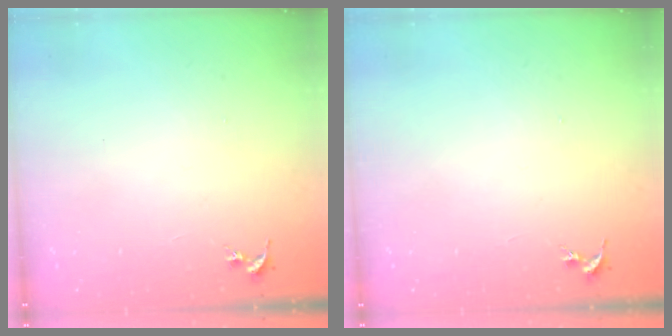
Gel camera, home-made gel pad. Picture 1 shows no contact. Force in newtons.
{"total": 0.0}